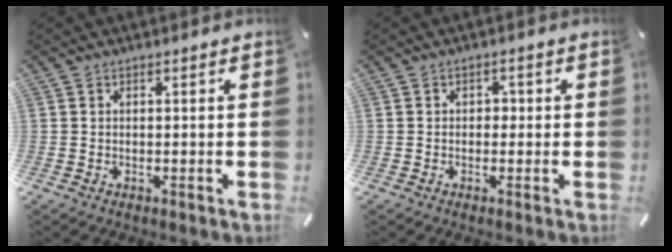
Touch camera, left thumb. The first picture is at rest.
{"total": 1.5, "force": [-0.6, 1.2, 0.7], "torque": [-0.015, 0.007, -0.015]}